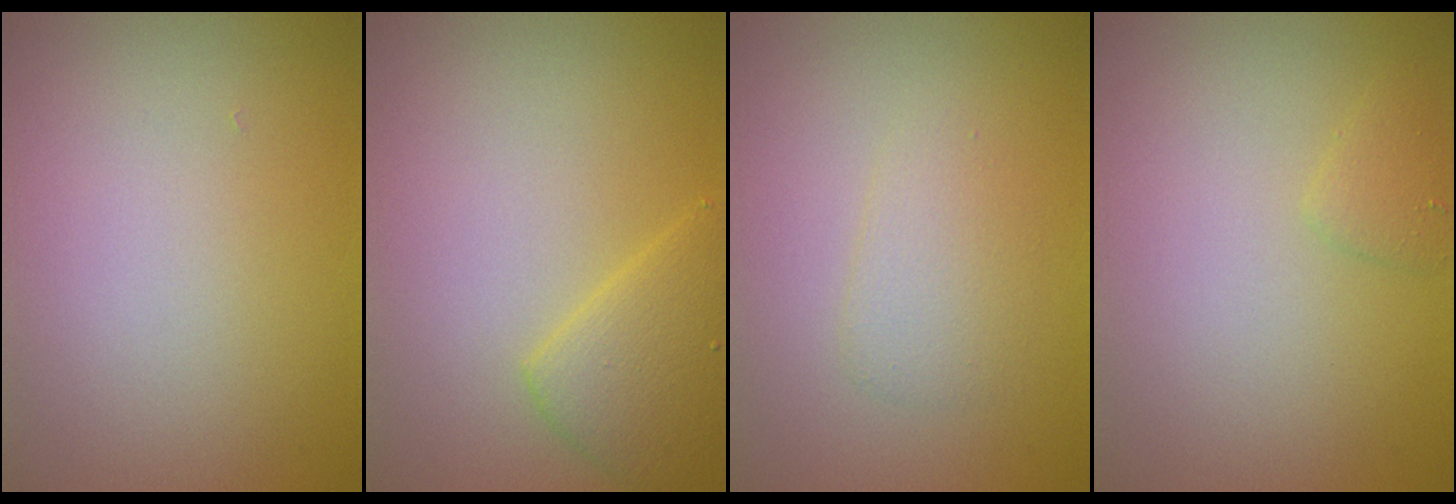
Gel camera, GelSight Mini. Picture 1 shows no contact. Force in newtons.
{"total": 3.7, "press": 3.7, "slide": 0.2}
{"total": 1.9, "press": 1.9, "slide": 0.0}
{"total": 1.1, "press": 1.1, "slide": 0.1}